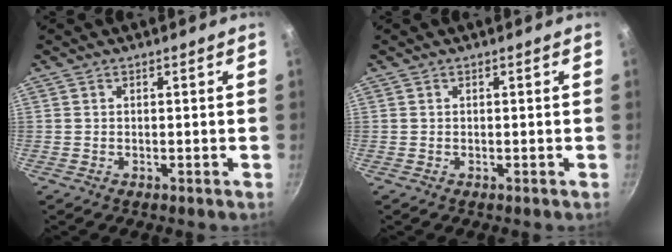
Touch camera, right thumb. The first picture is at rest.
{"total": 0.0}